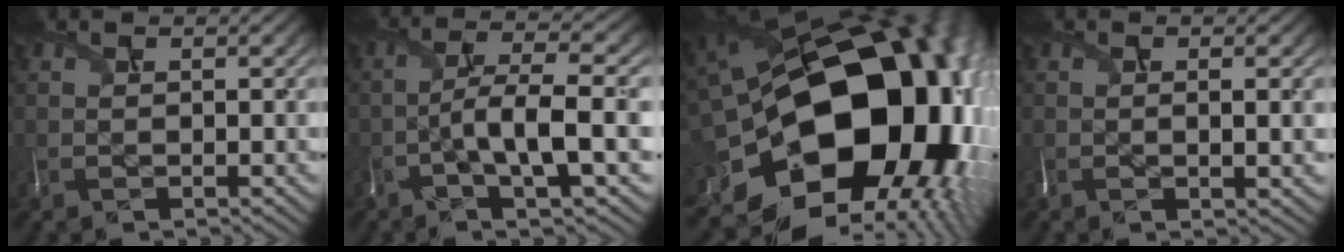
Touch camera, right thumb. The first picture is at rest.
{"total": 8.3, "force": [-2.1, 1.9, 7.8], "torque": [-0.143, 0.010, -0.027]}
{"total": 20.9, "force": [-3.3, 15.1, 14.1], "torque": [-0.257, -0.058, -0.030]}
{"total": 3.0, "force": [-0.1, 0.9, 2.9], "torque": [-0.041, 0.008, 0.007]}